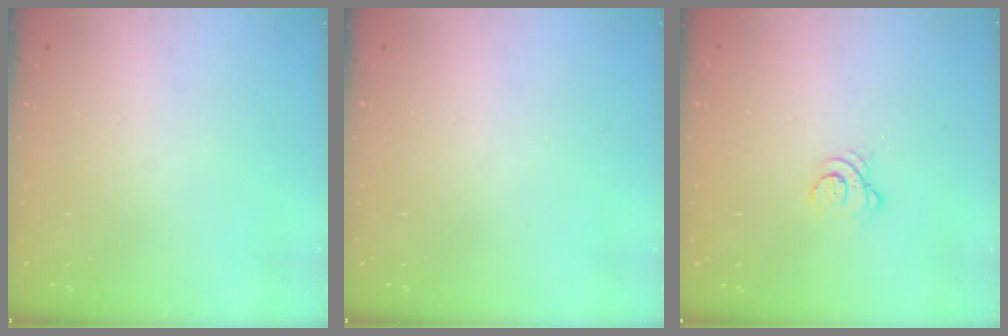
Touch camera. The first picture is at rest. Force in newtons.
{"total": 0.0}
{"total": 3.0, "press": 2.9, "slide": 0.3}